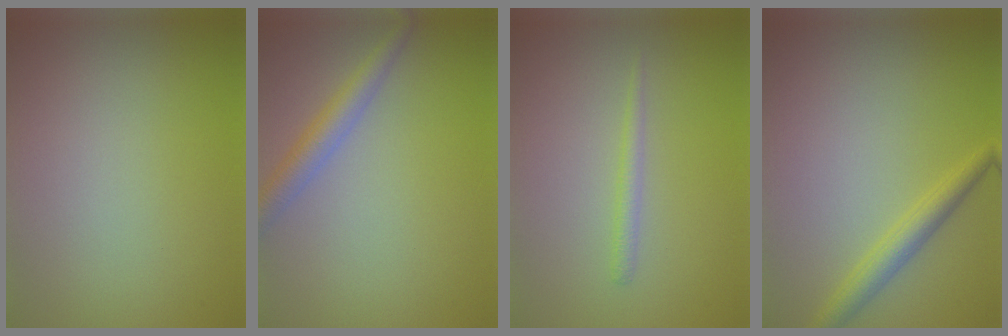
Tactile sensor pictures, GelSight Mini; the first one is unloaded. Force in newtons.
{"total": 2.8, "press": 2.8, "slide": 0.2}
{"total": 1.1, "press": 1.1, "slide": 0.1}
{"total": 2.6, "press": 2.5, "slide": 0.1}